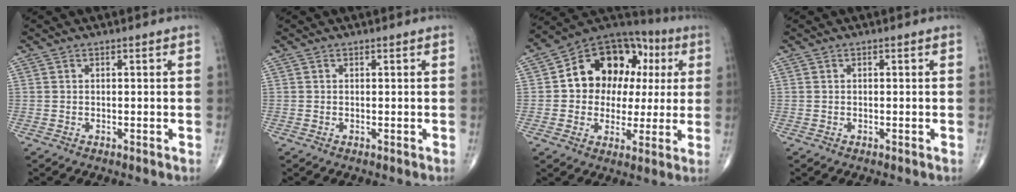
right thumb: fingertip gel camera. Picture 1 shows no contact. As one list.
[{"total": 0.0}, {"total": 17.9, "force": [3.4, 13.5, 11.3], "torque": [-0.110, 0.030, 0.049]}, {"total": 0.0}]